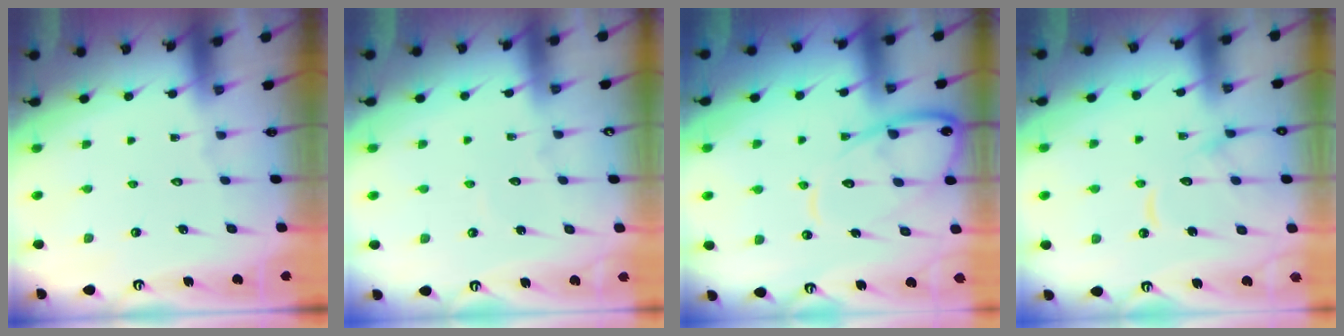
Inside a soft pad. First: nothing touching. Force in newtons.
{"total": 3.9, "press": 3.8, "slide": 0.3}
{"total": 11.9, "press": 11.9, "slide": 1.2}
{"total": 12.3, "press": 12.2, "slide": 1.3}